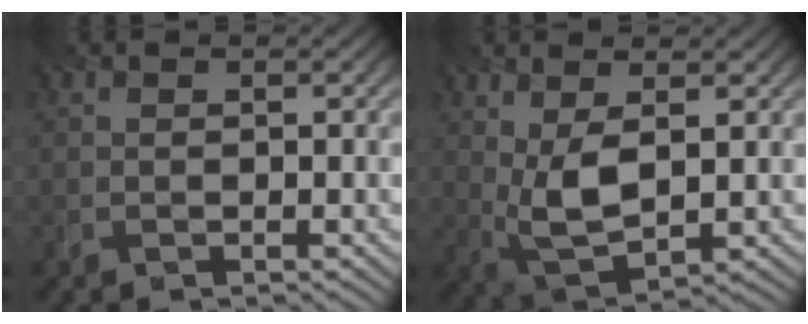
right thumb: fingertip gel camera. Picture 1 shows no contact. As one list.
[{"total": 5.8, "force": [1.1, 2.9, 5.0], "torque": [-0.119, -0.002, 0.029]}]